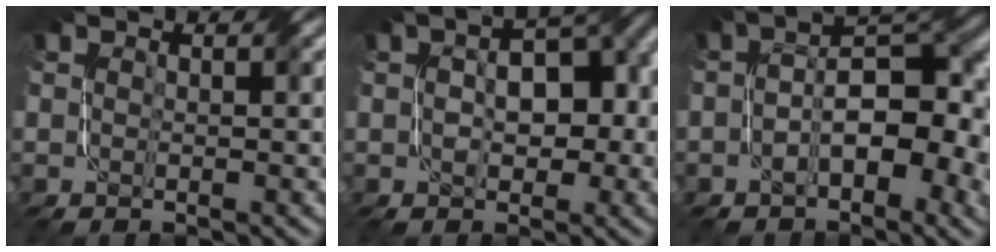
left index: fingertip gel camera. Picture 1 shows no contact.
{"total": 6.3, "force": [-0.7, 3.9, 4.9], "torque": [-0.053, 0.019, -0.010]}
{"total": 7.5, "force": [-1.5, 3.2, 6.6], "torque": [-0.096, 0.014, -0.030]}